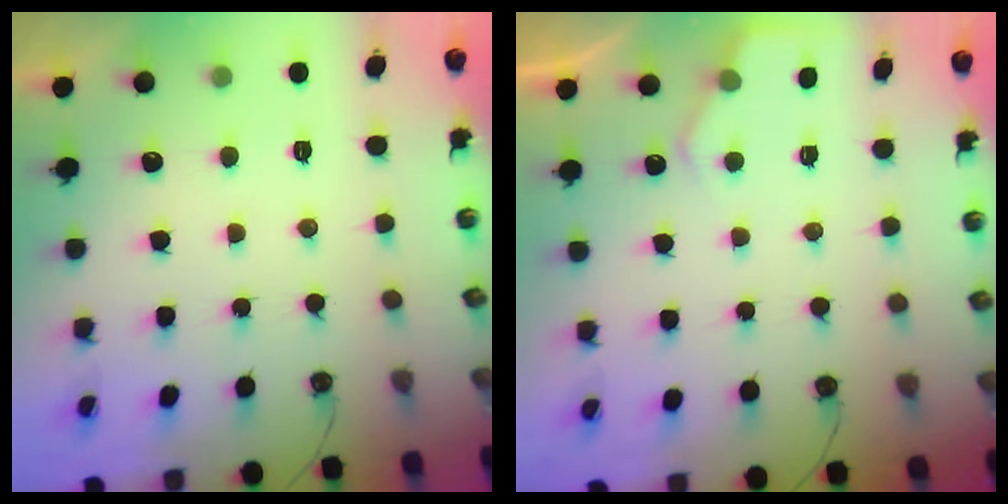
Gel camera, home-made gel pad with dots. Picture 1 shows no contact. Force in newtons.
{"total": 3.3, "press": 3.3, "slide": 0.4}